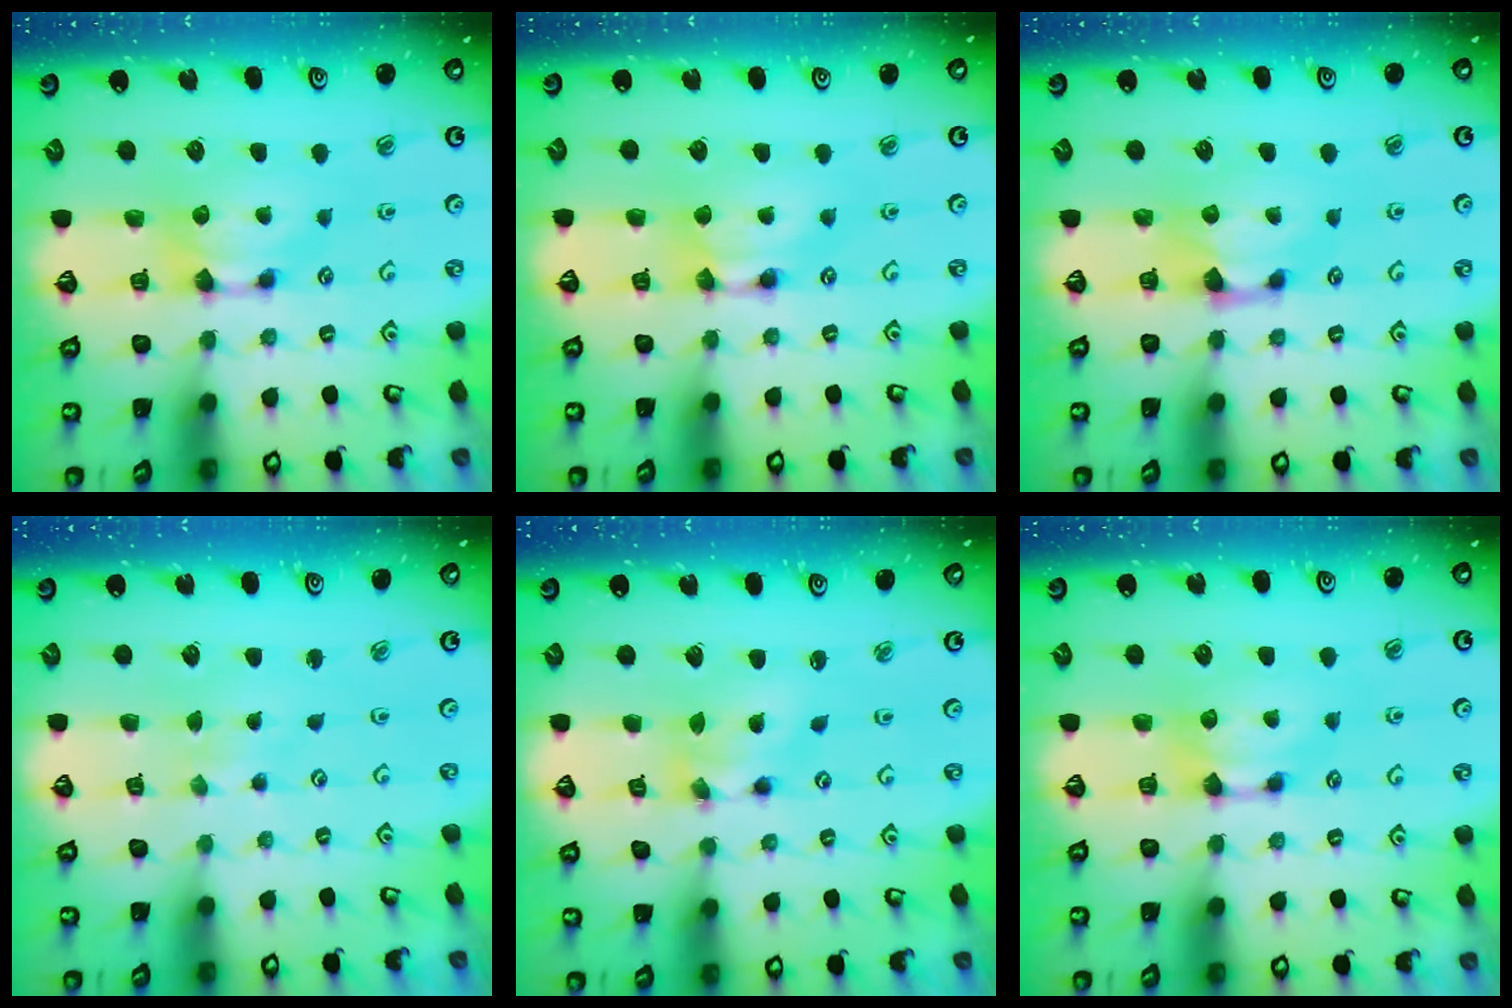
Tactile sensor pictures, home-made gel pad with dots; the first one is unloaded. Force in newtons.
{"total": 1.8, "press": 1.8, "slide": 0.1}
{"total": 0.6, "press": 0.1, "slide": 0.6}
{"total": 3.5, "press": 3.5, "slide": 0.1}
{"total": 2.6, "press": 2.1, "slide": 1.6}
{"total": 0.5, "press": 0.3, "slide": 0.4}